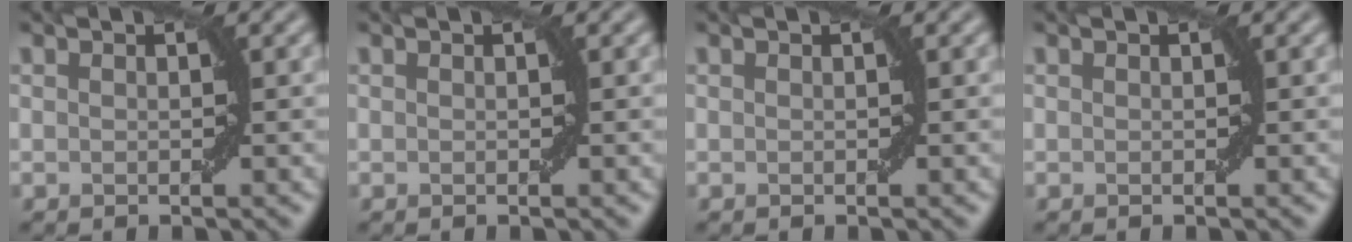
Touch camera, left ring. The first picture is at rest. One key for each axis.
{"total": 0.0}
{"total": 0.0}
{"total": 0.0}